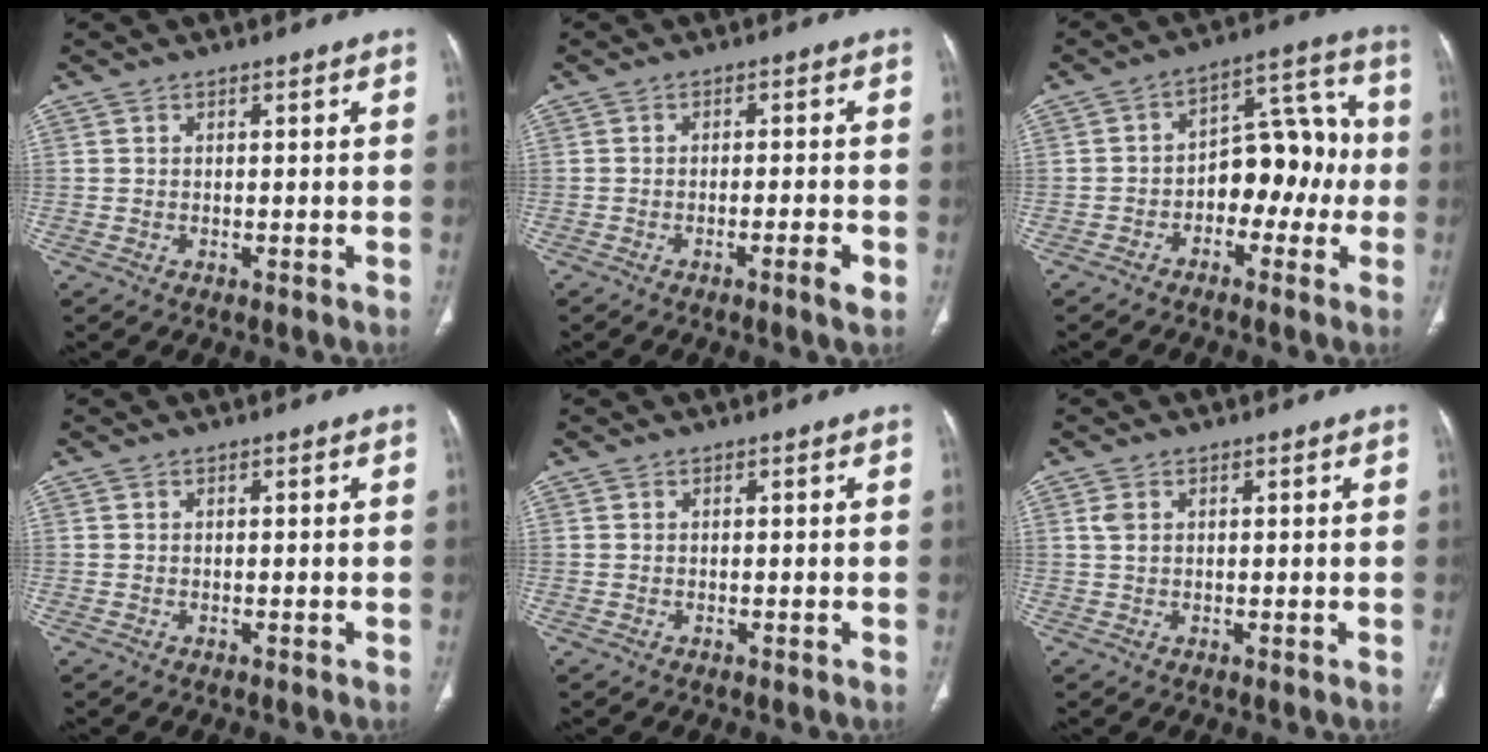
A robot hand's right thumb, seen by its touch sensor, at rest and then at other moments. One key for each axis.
{"total": 2.9, "fx": -1.5, "fy": 0.2, "fz": 2.6, "tx": -0.048, "ty": 0.005, "tz": -0.024}
{"total": 12.0, "fx": -2.6, "fy": 7.6, "fz": 8.9, "tx": -0.081, "ty": 0.057, "tz": -0.048}
{"total": 0.0}
{"total": 0.0}
{"total": 1.5, "fx": 0.5, "fy": 1.0, "fz": 1.0, "tx": -0.024, "ty": 0.003, "tz": 0.012}